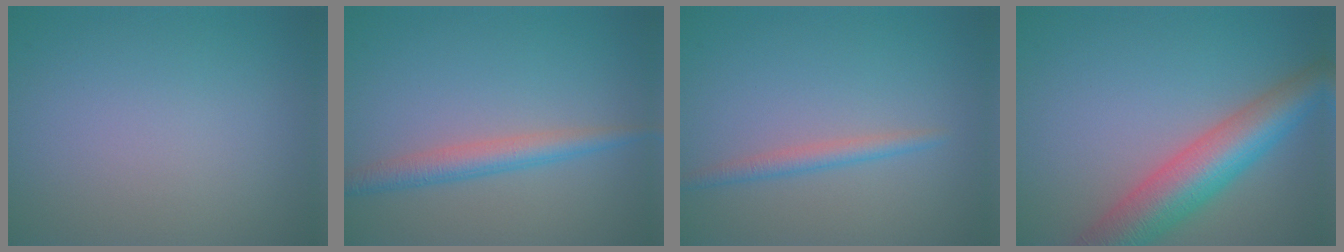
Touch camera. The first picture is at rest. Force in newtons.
{"total": 2.9, "press": 2.9, "slide": 0.1}
{"total": 1.8, "press": 1.7, "slide": 0.1}
{"total": 8.1, "press": 8.1, "slide": 0.3}